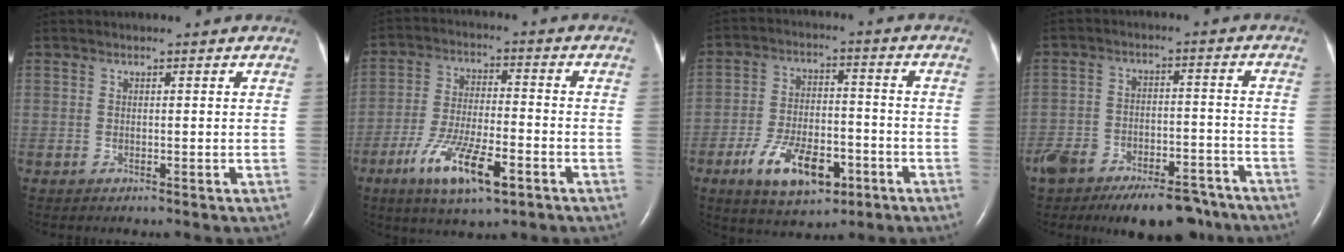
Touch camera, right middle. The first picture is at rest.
{"total": 11.3, "force": [-5.7, 2.4, 9.5], "torque": [-0.185, -0.017, -0.098]}
{"total": 11.5, "force": [-5.6, 5.4, 8.5], "torque": [-0.159, 0.001, -0.089]}
{"total": 16.4, "force": [-12.5, 7.1, 8.0], "torque": [-0.138, 0.014, -0.186]}